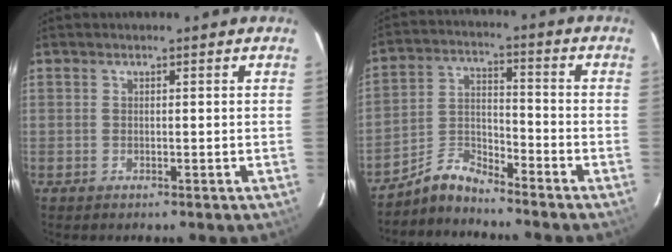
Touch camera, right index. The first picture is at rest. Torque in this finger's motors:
{"motor_torque": [0.10, -0.39, -0.52, -0.07]}